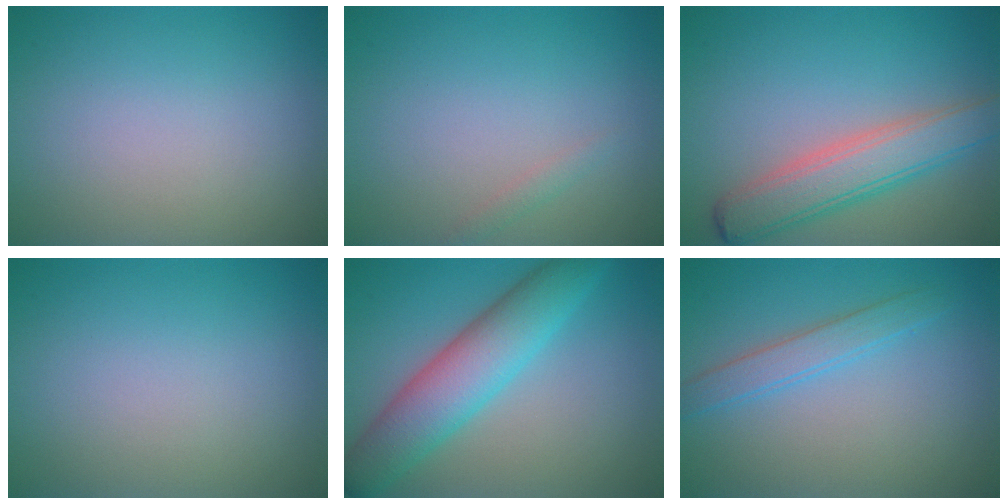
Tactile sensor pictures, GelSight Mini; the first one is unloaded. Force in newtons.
{"total": 0.7, "press": 0.7, "slide": 0.0}
{"total": 5.3, "press": 5.3, "slide": 0.1}
{"total": 0.0}
{"total": 6.8, "press": 6.8, "slide": 0.2}
{"total": 2.3, "press": 2.3, "slide": 0.0}